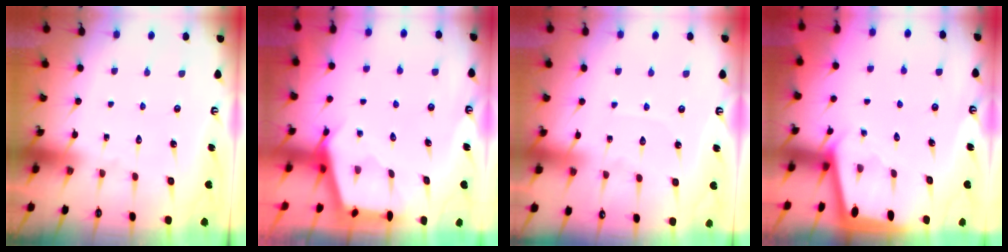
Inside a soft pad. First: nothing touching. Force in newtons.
{"total": 2.9, "press": 2.8, "slide": 0.4}
{"total": 2.1, "press": 2.1, "slide": 0.4}
{"total": 1.9, "press": 1.9, "slide": 0.1}